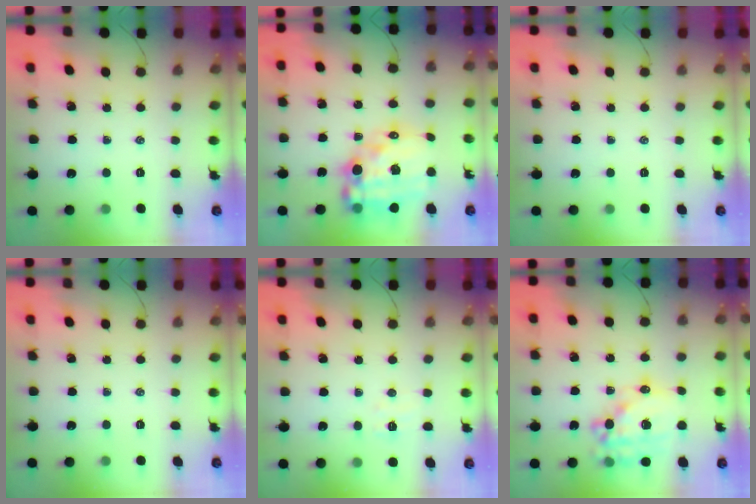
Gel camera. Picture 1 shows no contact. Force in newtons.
{"total": 20.5, "press": 20.1, "slide": 4.4}
{"total": 0.0}
{"total": 0.0}
{"total": 3.6, "press": 3.4, "slide": 1.2}
{"total": 19.0, "press": 18.6, "slide": 3.8}